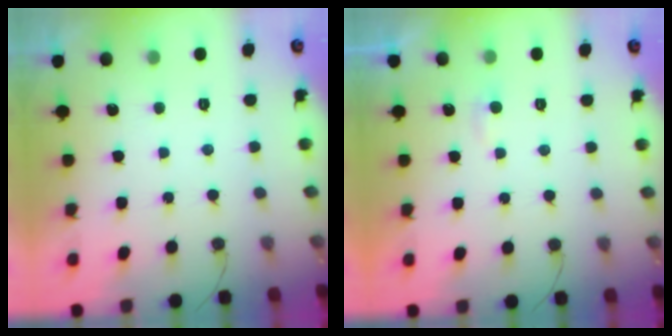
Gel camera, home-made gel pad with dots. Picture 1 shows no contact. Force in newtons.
{"total": 2.2, "press": 2.2, "slide": 0.2}